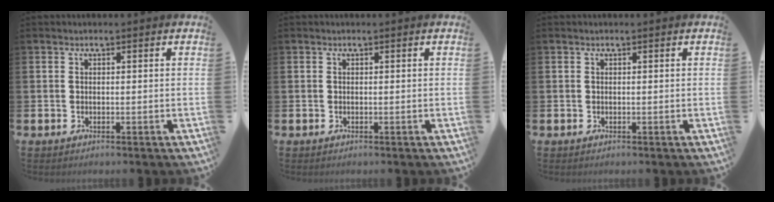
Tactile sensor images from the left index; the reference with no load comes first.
{"total": 0.0}
{"total": 0.0}